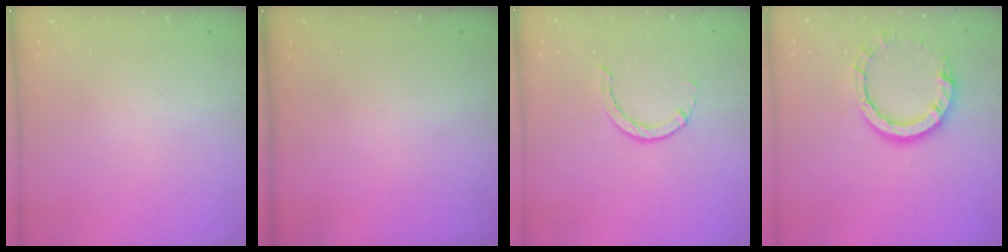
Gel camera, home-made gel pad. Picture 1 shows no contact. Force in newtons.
{"total": 0.0}
{"total": 1.4, "press": 1.4, "slide": 0.3}
{"total": 10.6, "press": 10.5, "slide": 1.4}